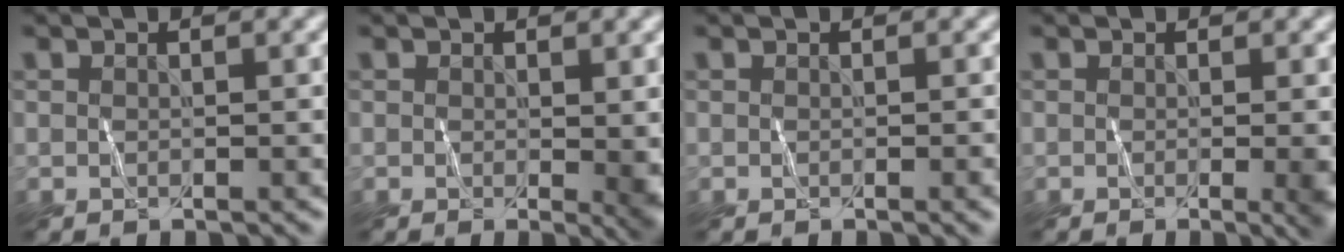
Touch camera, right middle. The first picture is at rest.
{"total": 2.0, "force": [0.0, 0.4, 1.9], "torque": [-0.023, -0.002, 0.009]}
{"total": 1.2, "force": [-0.5, 0.4, 1.0], "torque": [-0.004, 0.002, 0.002]}
{"total": 3.0, "force": [-0.6, 1.0, 2.8], "torque": [-0.017, 0.003, 0.001]}